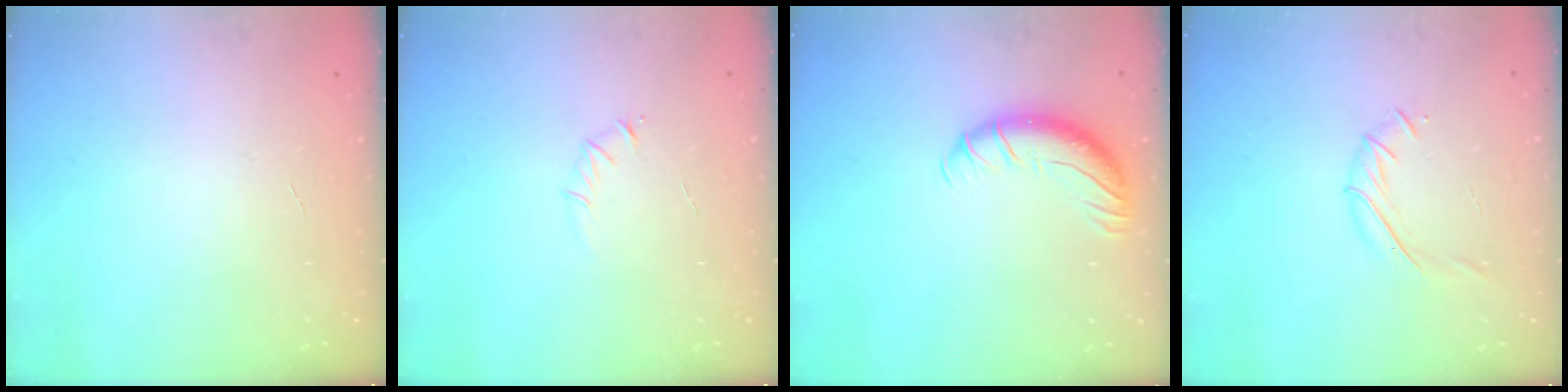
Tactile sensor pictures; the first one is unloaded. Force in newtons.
{"total": 2.7, "press": 2.6, "slide": 0.8}
{"total": 9.5, "press": 9.3, "slide": 1.7}
{"total": 5.5, "press": 5.4, "slide": 1.0}